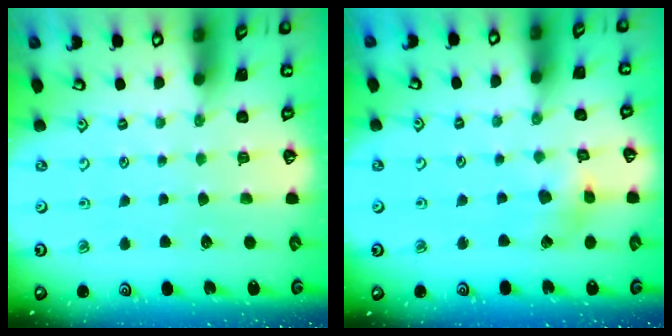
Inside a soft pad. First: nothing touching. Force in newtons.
{"total": 5.4, "press": 5.3, "slide": 0.7}